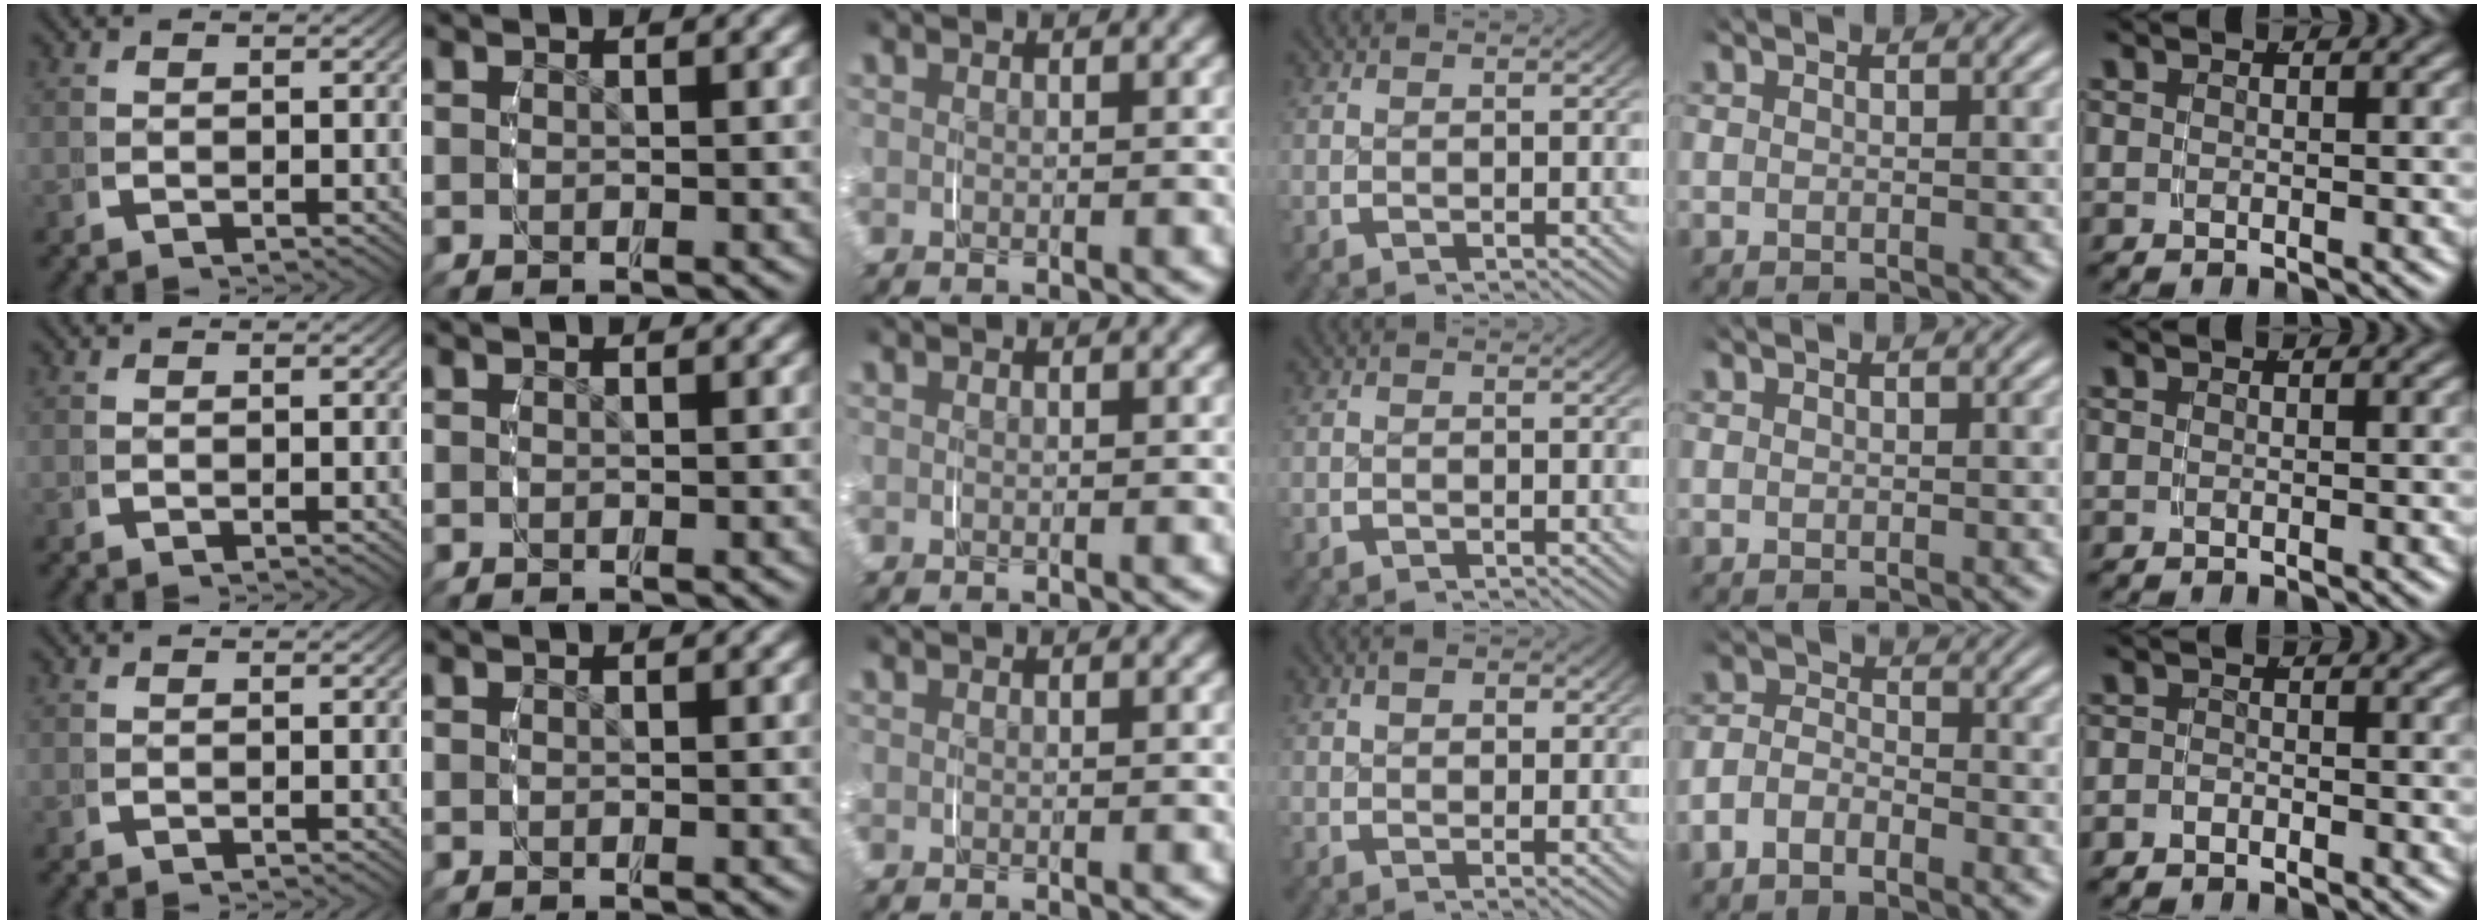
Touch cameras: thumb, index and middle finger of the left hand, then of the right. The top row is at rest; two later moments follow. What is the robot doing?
{"motion": "grasp_and_lifting", "object": "scarf"}